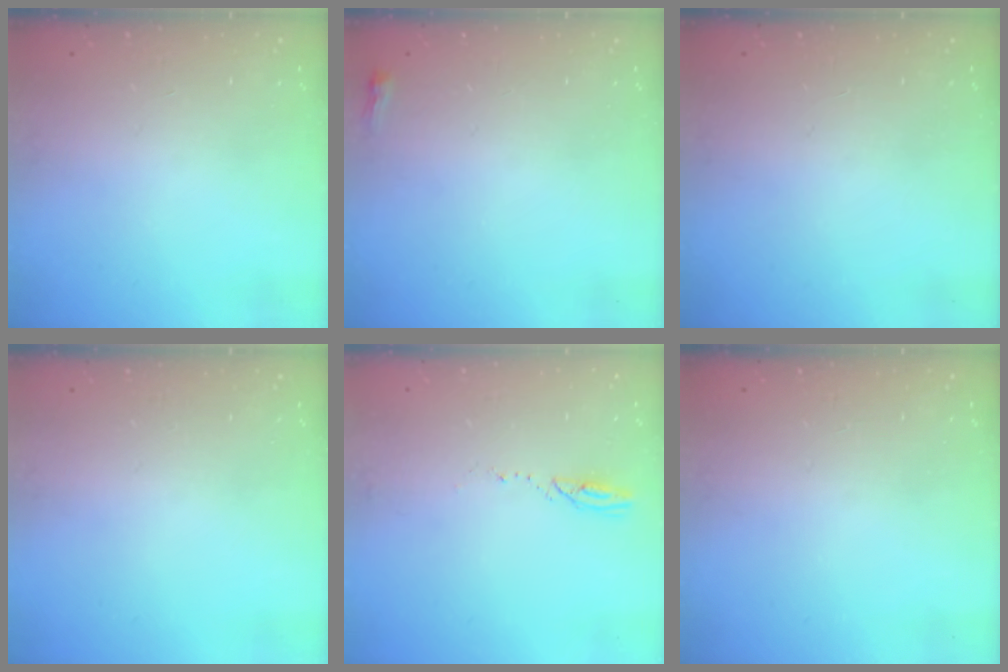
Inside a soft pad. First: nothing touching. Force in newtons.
{"total": 2.2, "press": 2.2, "slide": 0.6}
{"total": 0.0}
{"total": 0.0}
{"total": 2.6, "press": 2.6, "slide": 0.3}
{"total": 0.0}